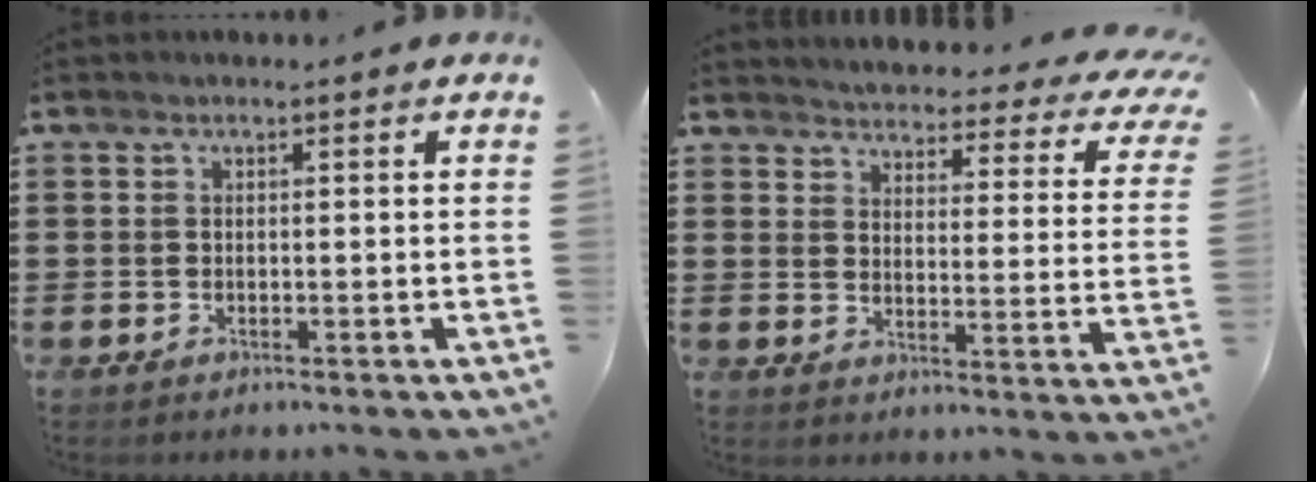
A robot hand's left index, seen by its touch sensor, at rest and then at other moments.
{"total": 3.4, "force": [3.2, 0.1, 0.9], "torque": [-0.031, -0.035, 0.047]}